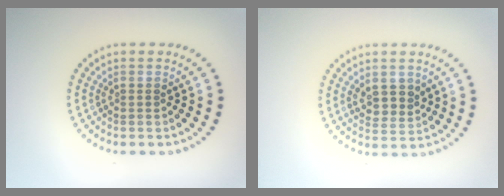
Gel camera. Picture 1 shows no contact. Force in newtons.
{"total": 2.5, "press": 2.4, "slide": 0.9}